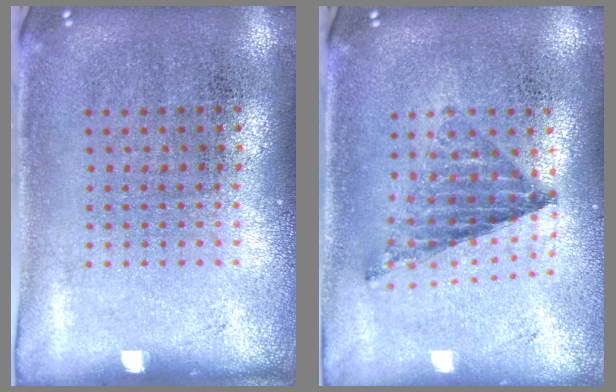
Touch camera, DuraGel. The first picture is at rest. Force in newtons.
{"total": 0.9, "press": 0.8, "slide": 0.2}